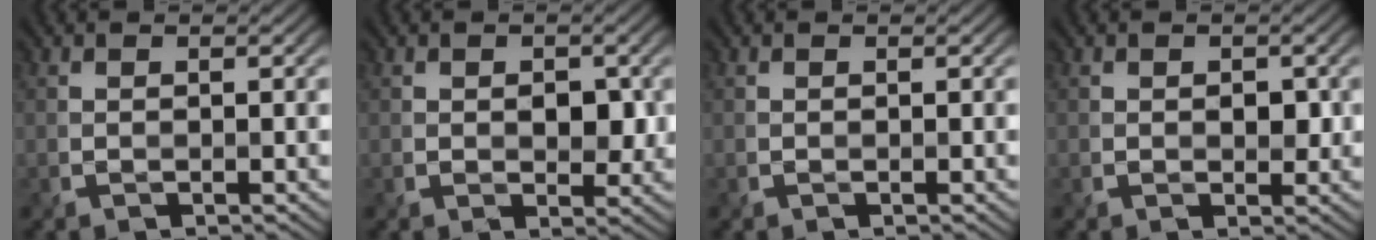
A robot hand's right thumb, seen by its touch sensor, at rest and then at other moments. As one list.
[{"total": 2.9, "force": [0.3, 2.1, 2.0], "torque": [-0.041, -0.008, 0.012]}, {"total": 0.0}, {"total": 1.5, "force": [0.2, 1.2, 0.9], "torque": [-0.019, -0.006, 0.009]}]